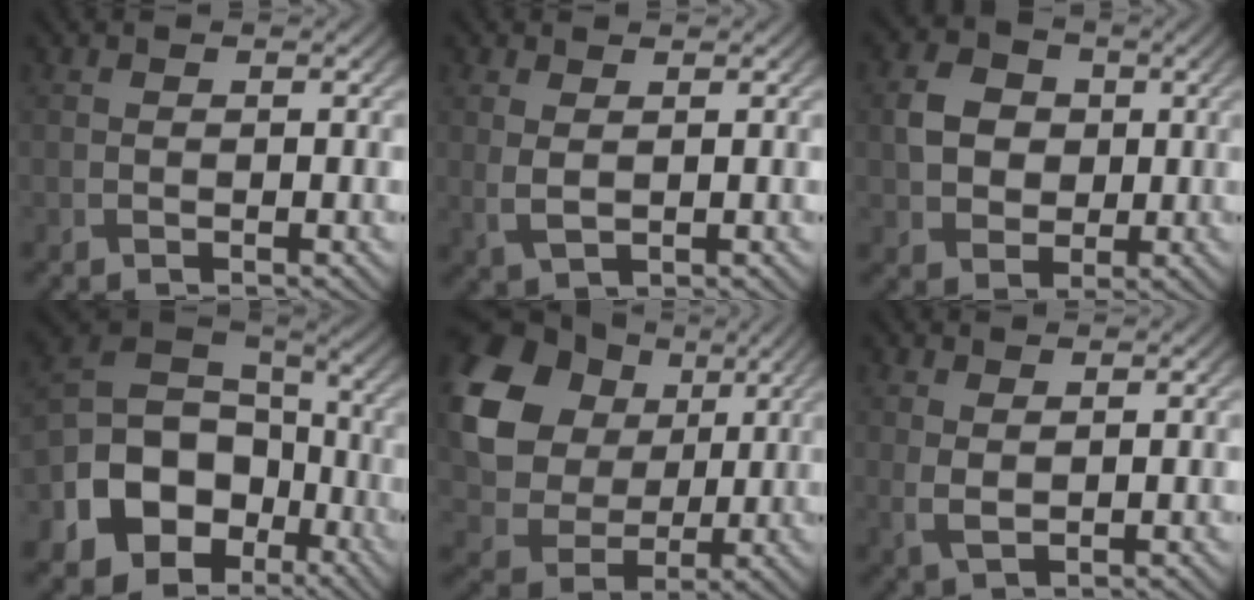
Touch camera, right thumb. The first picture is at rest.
{"total": 2.2, "force": [0.9, 1.0, 1.7], "torque": [-0.046, -0.005, 0.020]}
{"total": 5.5, "force": [0.6, 4.8, 2.7], "torque": [-0.062, 0.005, -0.001]}
{"total": 16.0, "force": [-6.6, 12.1, 8.2], "torque": [-0.184, -0.035, -0.121]}
{"total": 15.8, "force": [4.7, 12.2, 8.9], "torque": [-0.223, 0.019, 0.093]}
{"total": 2.0, "force": [1.2, 0.7, 1.5], "torque": [-0.038, -0.004, 0.026]}